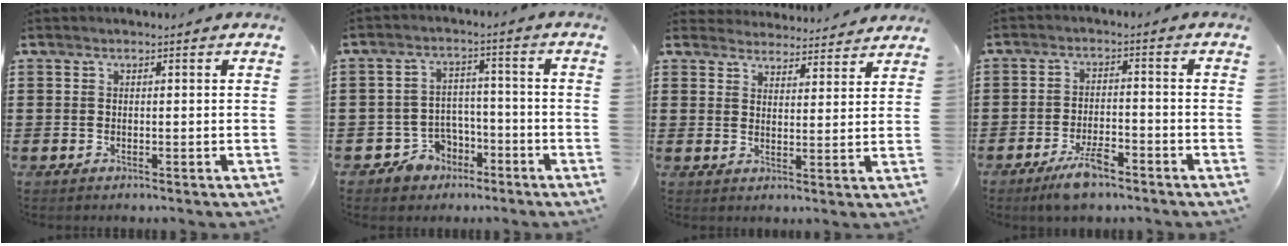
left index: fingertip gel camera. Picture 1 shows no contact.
{"total": 5.2, "force": [-3.5, 3.7, 1.1], "torque": [-0.034, 0.017, -0.068]}
{"total": 4.0, "force": [4.0, 0.3, -0.1], "torque": [-0.013, -0.019, 0.074]}
{"total": 5.0, "force": [-3.7, 1.4, 3.0], "torque": [-0.055, 0.009, -0.068]}